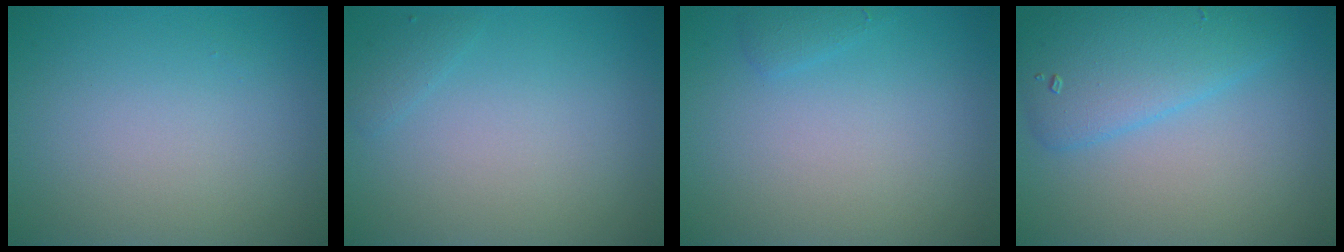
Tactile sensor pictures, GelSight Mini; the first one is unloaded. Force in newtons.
{"total": 0.8, "press": 0.8, "slide": 0.1}
{"total": 0.8, "press": 0.8, "slide": 0.1}
{"total": 4.5, "press": 4.5, "slide": 0.2}